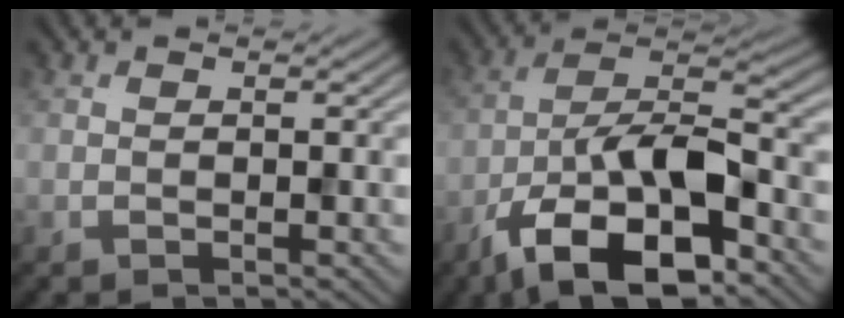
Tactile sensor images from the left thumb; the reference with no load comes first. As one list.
[{"total": 14.0, "force": [-7.8, 5.5, 10.2], "torque": [-0.180, 0.001, -0.155]}]